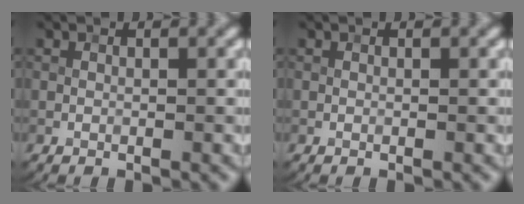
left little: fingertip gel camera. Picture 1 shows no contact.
{"total": 0.0}